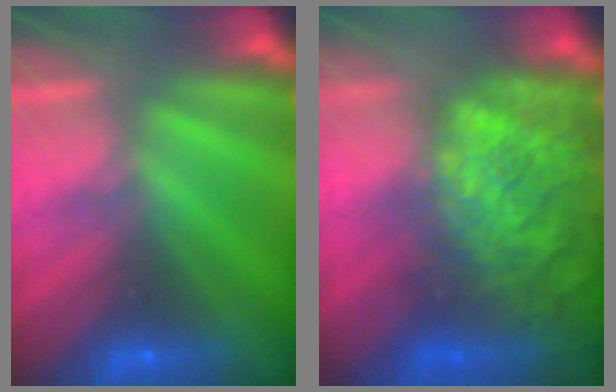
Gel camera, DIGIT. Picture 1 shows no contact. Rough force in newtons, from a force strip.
{"total": 9.4}